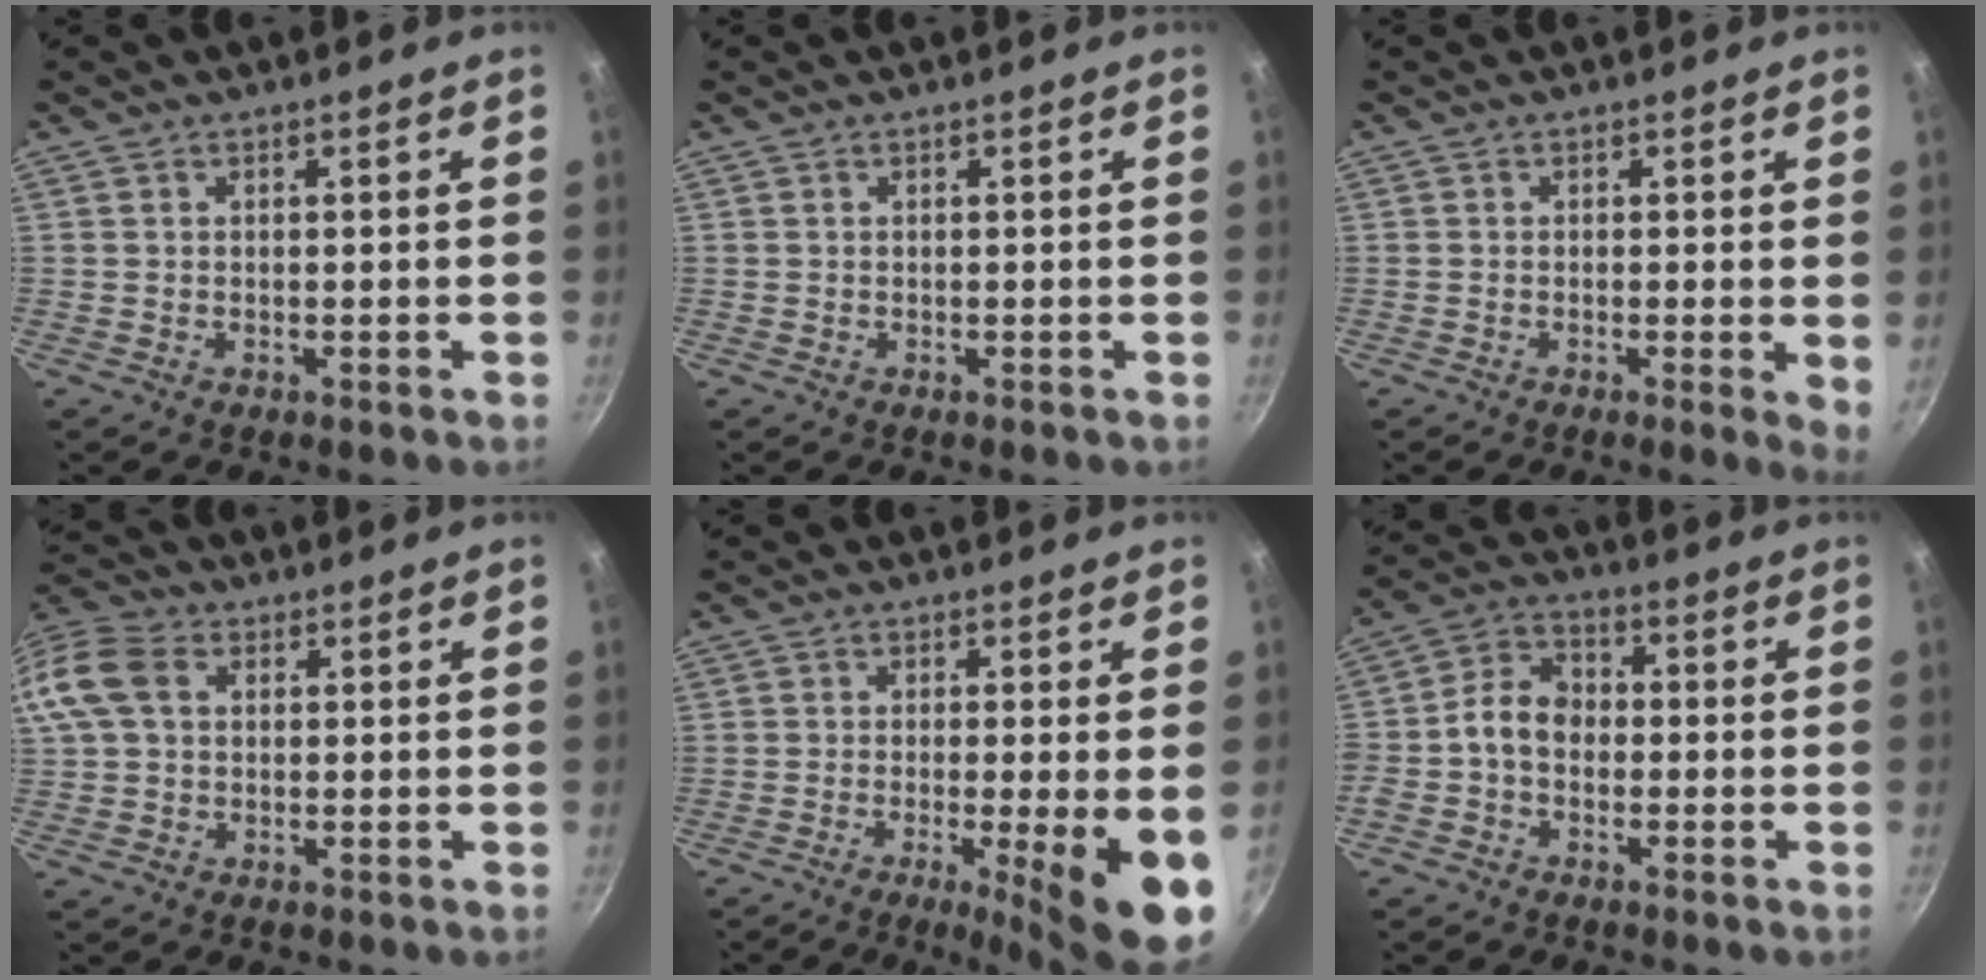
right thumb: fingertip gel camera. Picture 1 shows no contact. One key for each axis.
{"total": 0.0}
{"total": 3.1, "fx": 0.0, "fy": 0.6, "fz": 3.0, "tx": -0.035, "ty": -0.009, "tz": -0.005}
{"total": 11.6, "fx": 2.4, "fy": 8.7, "fz": 7.4, "tx": -0.156, "ty": 0.025, "tz": 0.032}
{"total": 11.0, "fx": -2.8, "fy": 1.1, "fz": 10.6, "tx": -0.147, "ty": -0.009, "tz": -0.037}
{"total": 7.1, "fx": -1.3, "fy": 5.4, "fz": 4.4, "tx": -0.062, "ty": 0.028, "tz": -0.044}